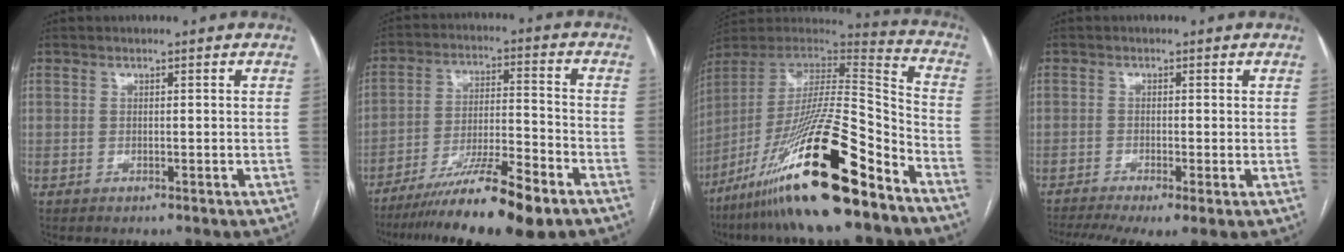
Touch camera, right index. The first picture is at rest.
{"total": 15.4, "force": [-10.8, 1.2, 11.0], "torque": [-0.181, -0.025, -0.184]}
{"total": 26.5, "force": [-16.7, 2.8, 20.3], "torque": [-0.366, -0.036, -0.299]}
{"total": 8.8, "force": [-5.5, 2.0, 6.6], "torque": [-0.119, -0.010, -0.091]}